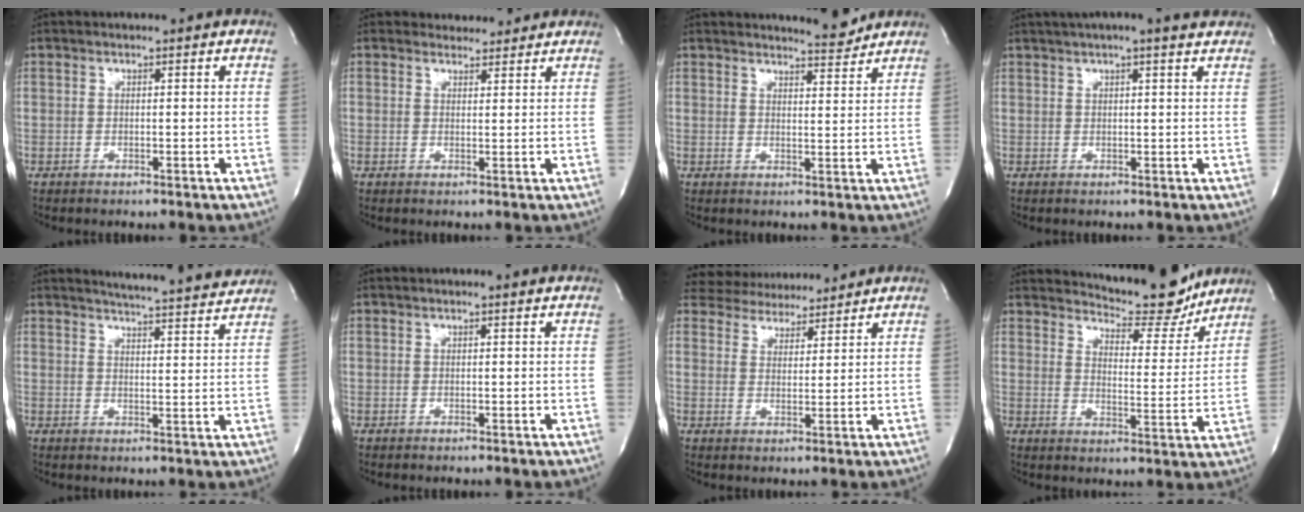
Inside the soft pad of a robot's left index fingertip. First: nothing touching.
{"total": 2.9, "force": [2.5, 1.4, -0.1], "torque": [0.006, 0.002, 0.030]}
{"total": 3.5, "force": [3.5, 0.0, 0.3], "torque": [-0.011, -0.022, 0.045]}
{"total": 8.6, "force": [7.1, 0.6, 4.8], "torque": [-0.077, 0.023, 0.081]}
{"total": 12.5, "force": [11.9, -0.3, 3.8], "torque": [-0.058, -0.025, 0.143]}
{"total": 0.8, "force": [0.3, 0.0, 0.7], "torque": [-0.013, 0.006, 0.005]}
{"total": 8.5, "force": [8.0, 2.4, 1.5], "torque": [-0.024, 0.012, 0.126]}
{"total": 11.6, "force": [11.0, 2.1, 2.7], "torque": [-0.035, -0.034, 0.146]}